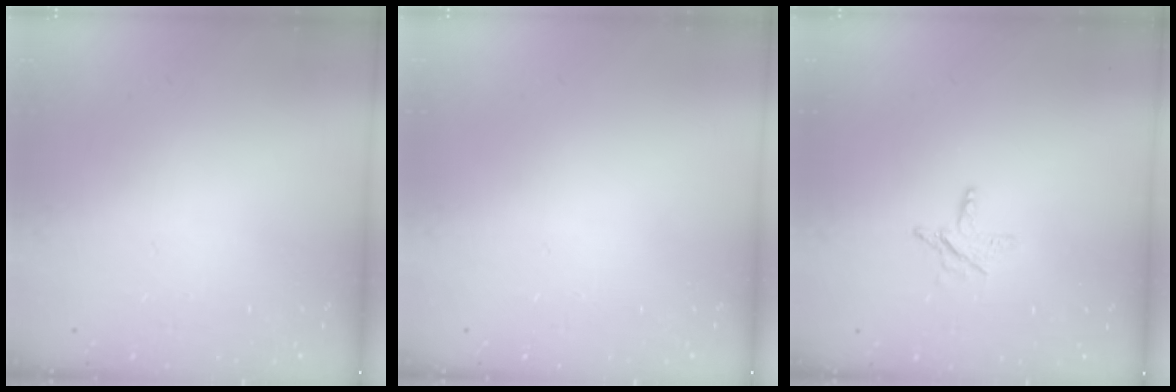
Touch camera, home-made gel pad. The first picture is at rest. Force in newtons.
{"total": 0.0}
{"total": 4.9, "press": 4.8, "slide": 0.4}